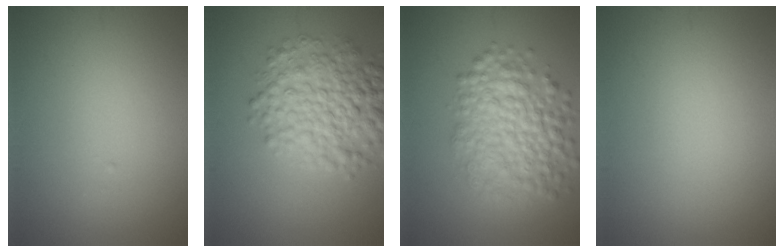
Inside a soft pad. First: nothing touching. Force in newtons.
{"total": 6.8, "press": 6.8, "slide": 0.1}
{"total": 7.0, "press": 7.0, "slide": 0.2}
{"total": 0.0}